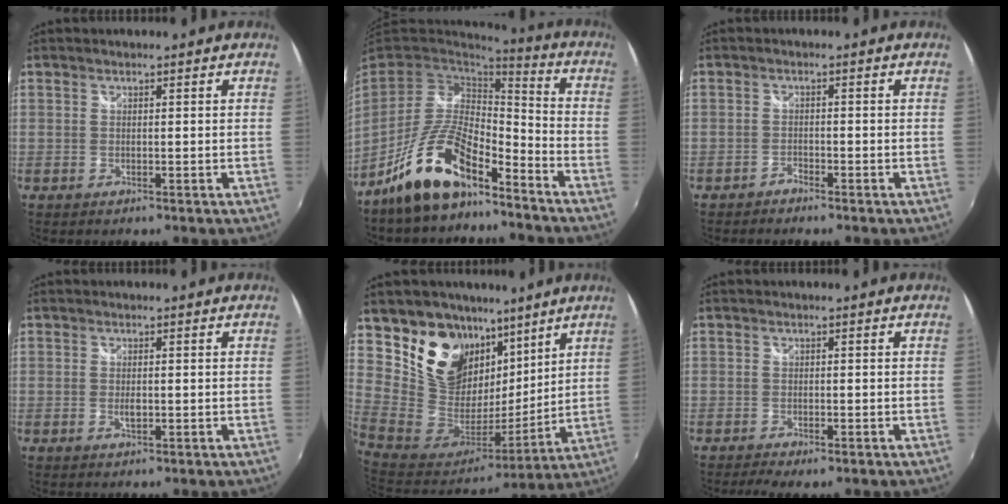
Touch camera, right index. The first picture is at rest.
{"total": 15.4, "force": [-10.9, 4.9, 9.6], "torque": [-0.199, -0.003, -0.202]}
{"total": 1.5, "force": [-1.4, 0.4, 0.1], "torque": [-0.009, 0.000, -0.029]}
{"total": 1.6, "force": [-0.3, 0.8, 1.4], "torque": [-0.025, -0.002, -0.005]}
{"total": 19.2, "force": [12.6, 13.0, 6.5], "torque": [-0.163, -0.004, 0.238]}
{"total": 3.6, "force": [-2.6, 1.3, 2.1], "torque": [-0.055, -0.014, -0.046]}